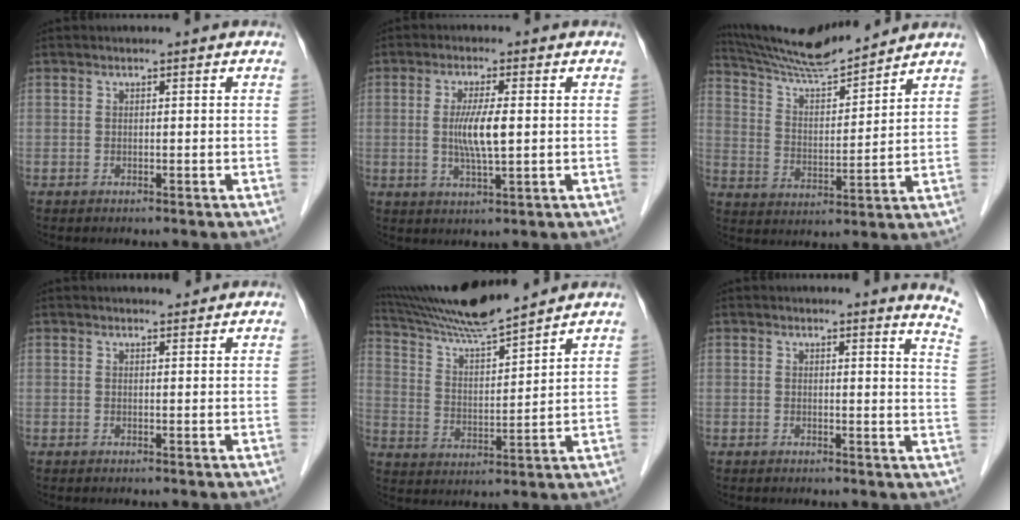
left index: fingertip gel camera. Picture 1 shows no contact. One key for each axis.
{"total": 5.7, "fx": 0.1, "fy": 0.5, "fz": 5.7, "tx": -0.111, "ty": -0.009, "tz": 0.000}
{"total": 12.5, "fx": 12.0, "fy": 0.4, "fz": 3.6, "tx": -0.074, "ty": 0.009, "tz": 0.216}
{"total": 2.0, "fx": 1.9, "fy": 0.2, "fz": 0.5, "tx": -0.009, "ty": 0.004, "tz": 0.028}
{"total": 13.3, "fx": 12.3, "fy": -0.6, "fz": 5.1, "tx": -0.102, "ty": 0.009, "tz": 0.223}
{"total": 5.6, "fx": 5.2, "fy": -1.0, "fz": 1.8, "tx": -0.023, "ty": -0.059, "tz": 0.029}